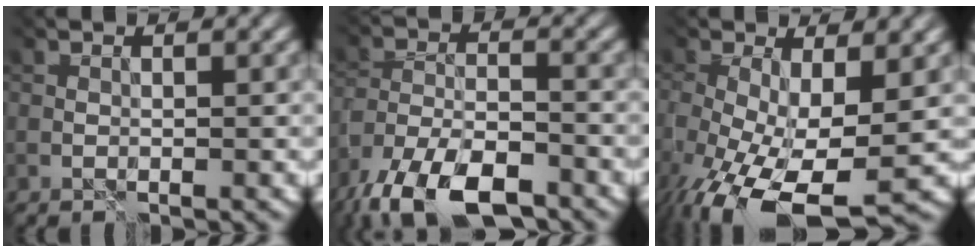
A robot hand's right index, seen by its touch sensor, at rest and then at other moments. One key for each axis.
{"total": 11.3, "fx": -8.9, "fy": 4.0, "fz": 5.7, "tx": -0.109, "ty": -0.027, "tz": -0.155}
{"total": 11.2, "fx": -4.0, "fy": 5.5, "fz": 8.9, "tx": -0.177, "ty": -0.055, "tz": -0.049}